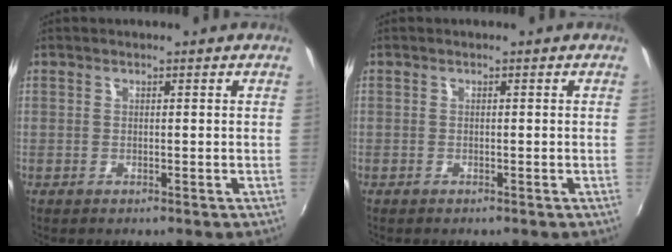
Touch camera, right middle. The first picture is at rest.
{"total": 0.0}